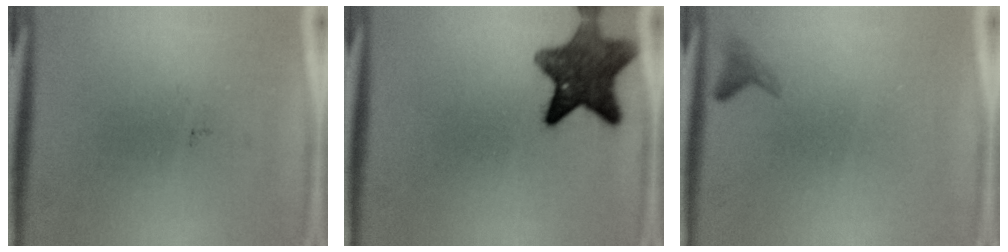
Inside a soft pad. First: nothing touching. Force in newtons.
{"total": 9.7}
{"total": 1.0}